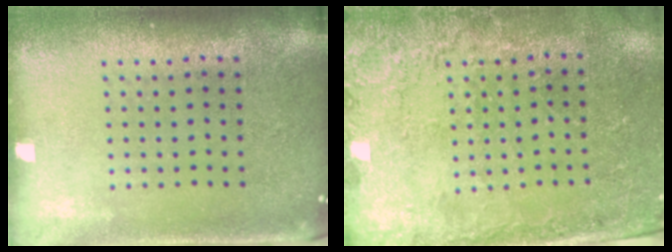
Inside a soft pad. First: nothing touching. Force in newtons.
{"total": 2.5, "press": 2.4, "slide": 0.8}